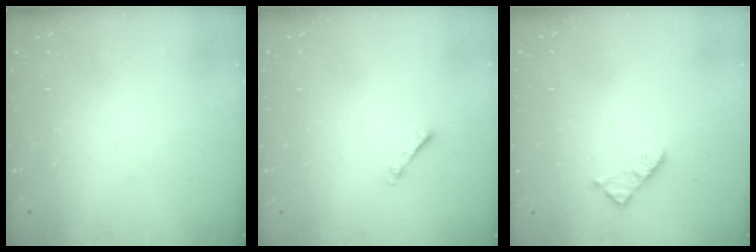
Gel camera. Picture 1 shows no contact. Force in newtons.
{"total": 1.0, "press": 1.0, "slide": 0.2}
{"total": 2.3, "press": 2.3, "slide": 0.4}